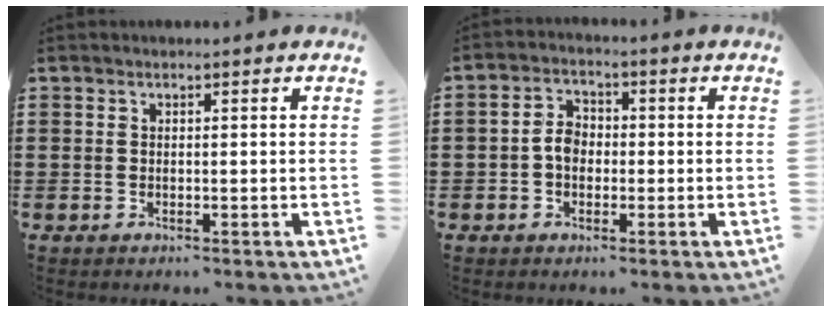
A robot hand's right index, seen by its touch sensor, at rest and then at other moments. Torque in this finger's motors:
{"motor_torque": [0.51, 0.53, 0.50, 0.09]}